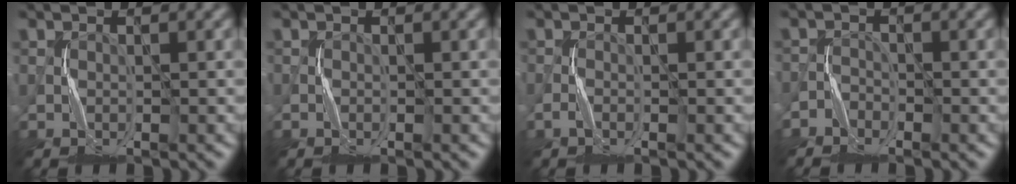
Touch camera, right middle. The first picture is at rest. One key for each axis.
{"total": 0.0}
{"total": 1.0, "fx": -0.8, "fy": 0.1, "fz": 0.5, "tx": -0.014, "ty": 0.004, "tz": -0.018}
{"total": 1.8, "fx": -1.6, "fy": 0.9, "fz": -0.1, "tx": 0.008, "ty": 0.012, "tz": -0.031}